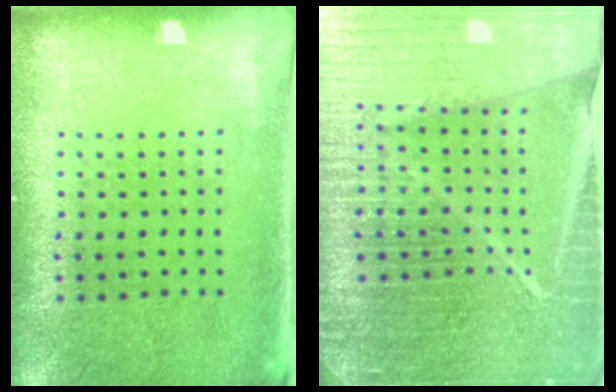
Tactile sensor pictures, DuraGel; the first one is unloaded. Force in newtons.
{"total": 7.0, "press": 6.0, "slide": 3.7}